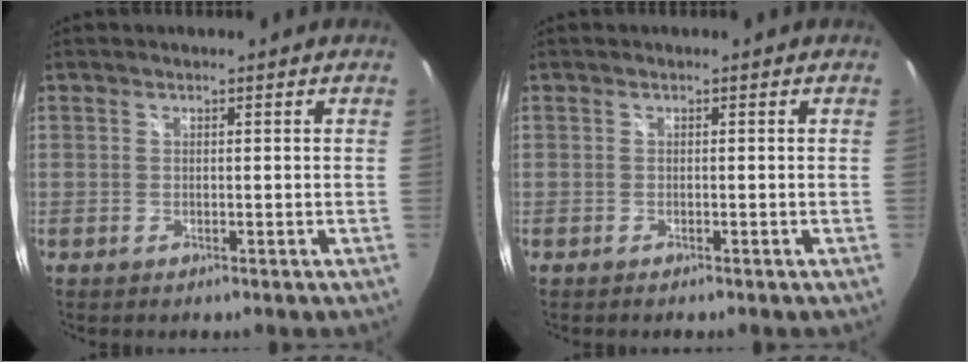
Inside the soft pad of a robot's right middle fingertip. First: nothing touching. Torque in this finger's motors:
{"motor_torque": [-0.18, -0.10, 0.03, -0.01]}